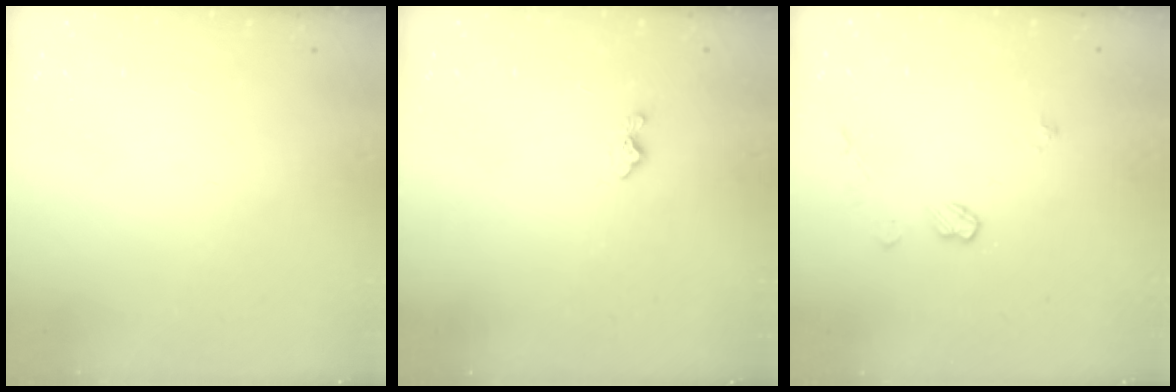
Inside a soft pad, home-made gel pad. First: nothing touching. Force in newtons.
{"total": 3.5, "press": 3.5, "slide": 0.4}
{"total": 5.1, "press": 5.1, "slide": 0.1}